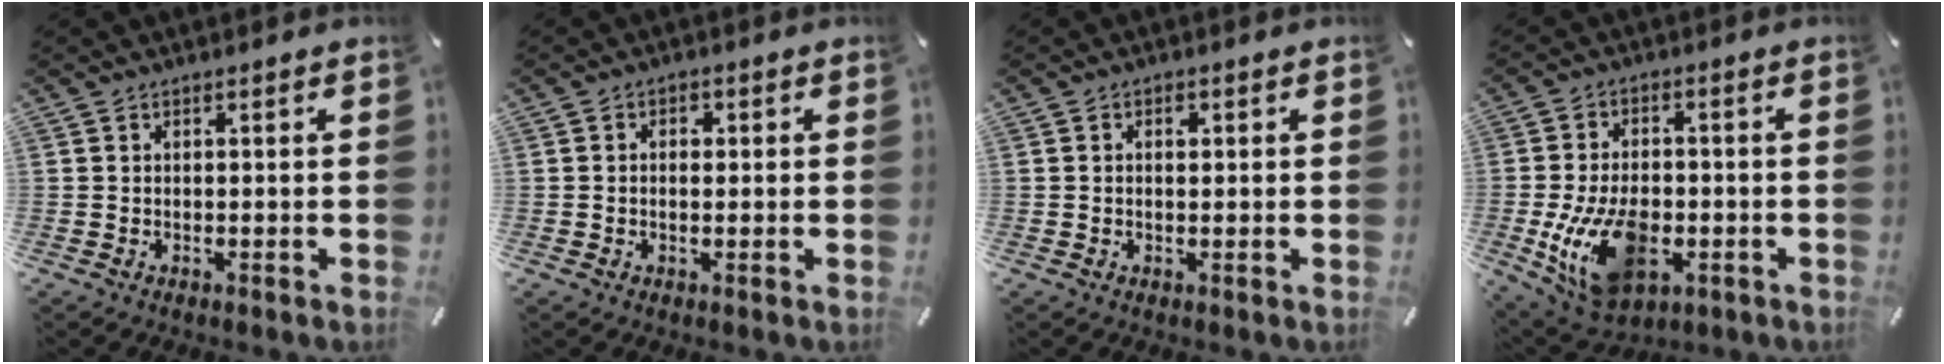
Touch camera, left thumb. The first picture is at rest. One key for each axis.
{"total": 2.1, "fx": 0.0, "fy": 1.5, "fz": 1.4, "tx": -0.021, "ty": 0.001, "tz": -0.004}
{"total": 1.6, "fx": 0.3, "fy": 1.0, "fz": 1.2, "tx": -0.010, "ty": -0.003, "tz": 0.002}
{"total": 15.7, "fx": -3.9, "fy": 10.1, "fz": 11.4, "tx": -0.224, "ty": 0.000, "tz": -0.063}